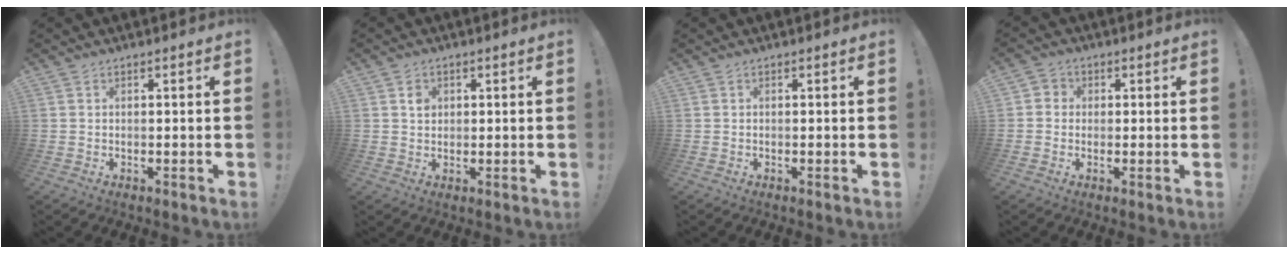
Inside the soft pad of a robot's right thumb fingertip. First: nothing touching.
{"total": 2.8, "force": [0.8, 2.5, 1.0], "torque": [0.004, -0.005, 0.009]}
{"total": 0.0}
{"total": 3.3, "force": [-0.3, 3.2, 1.0], "torque": [-0.011, 0.008, -0.006]}